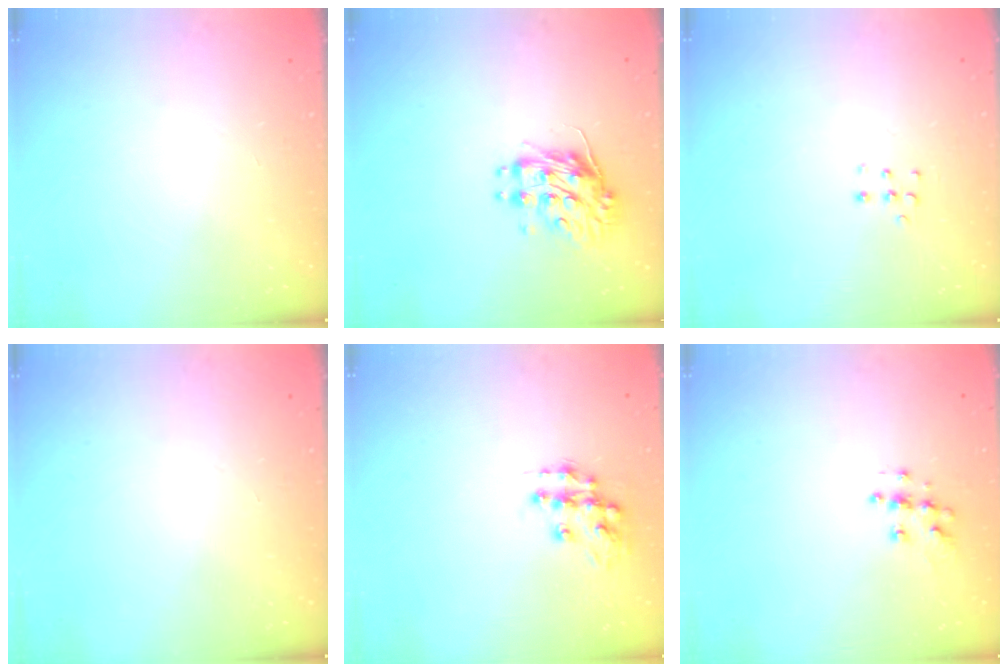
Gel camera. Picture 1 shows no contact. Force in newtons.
{"total": 10.4, "press": 10.4, "slide": 0.8}
{"total": 4.1, "press": 4.1, "slide": 0.5}
{"total": 0.0}
{"total": 11.5, "press": 11.5, "slide": 0.7}
{"total": 8.0, "press": 8.0, "slide": 0.4}